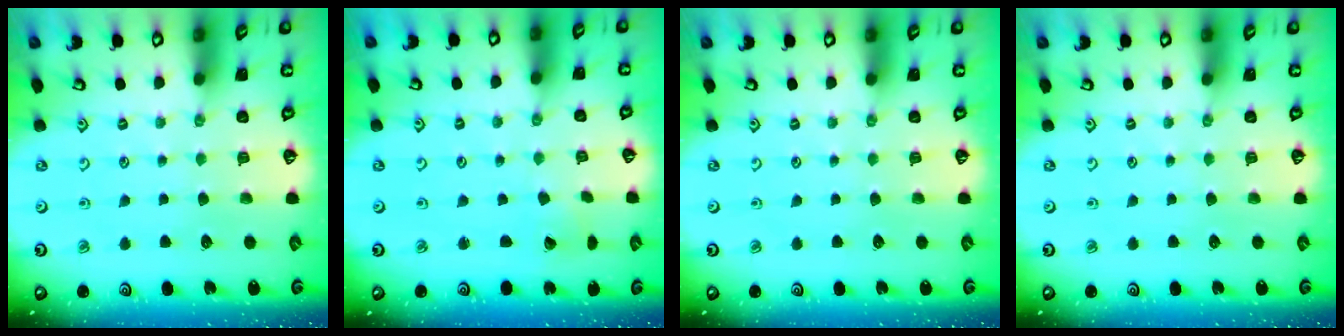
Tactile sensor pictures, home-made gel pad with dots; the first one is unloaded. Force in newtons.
{"total": 2.7, "press": 2.7, "slide": 0.3}
{"total": 0.0}
{"total": 0.0}